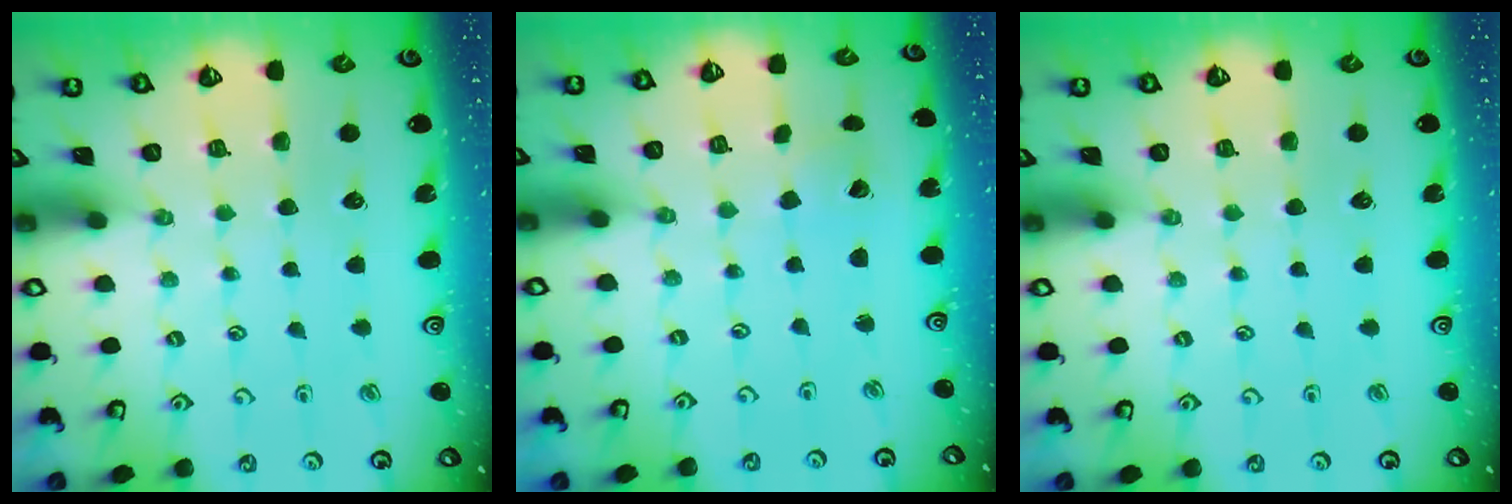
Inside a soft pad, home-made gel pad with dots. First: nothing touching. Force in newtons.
{"total": 2.1, "press": 2.1, "slide": 0.3}
{"total": 0.0}